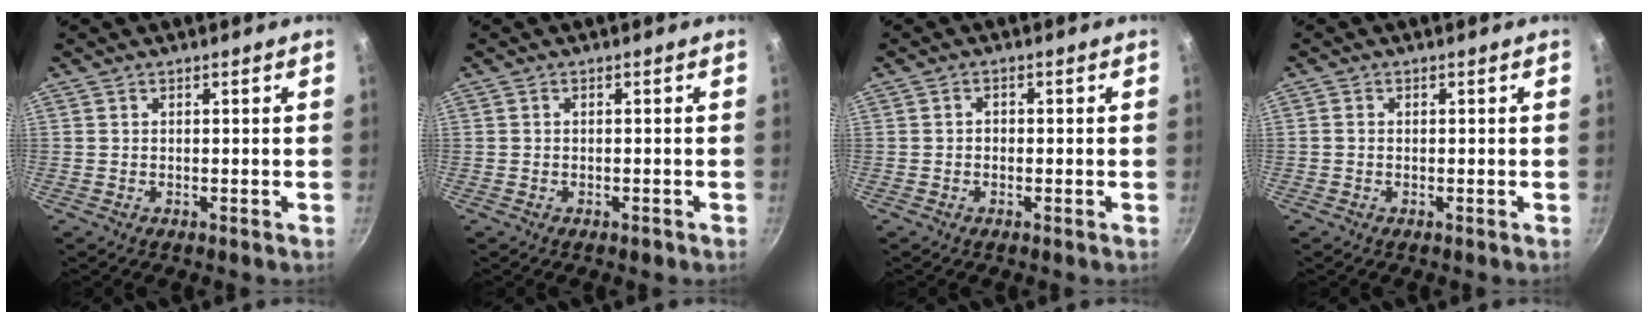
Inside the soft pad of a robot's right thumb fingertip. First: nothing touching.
{"total": 1.0, "force": [-0.6, 0.5, 0.5], "torque": [-0.011, 0.005, -0.006]}
{"total": 1.1, "force": [-0.4, 0.9, 0.5], "torque": [-0.008, 0.004, -0.007]}
{"total": 0.6, "force": [-0.1, 0.6, 0.3], "torque": [-0.004, 0.003, -0.004]}